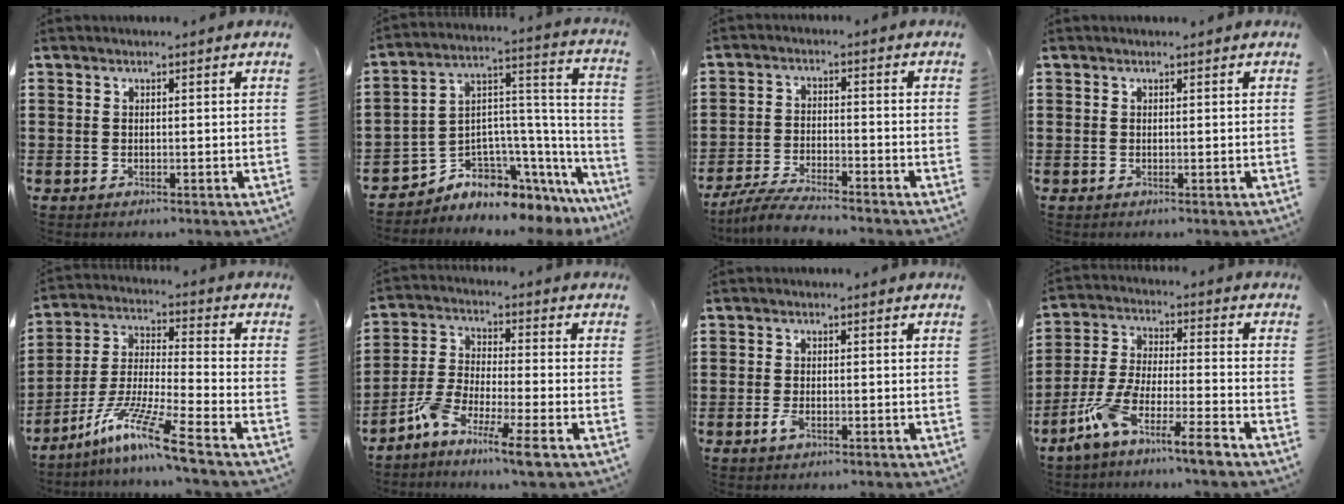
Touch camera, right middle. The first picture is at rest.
{"total": 4.5, "force": [-3.9, 2.2, 0.2], "torque": [-0.013, -0.019, -0.075]}
{"total": 5.3, "force": [-4.9, 0.3, 2.0], "torque": [-0.047, -0.008, -0.096]}
{"total": 0.0}
{"total": 11.0, "force": [-8.1, 0.2, 7.5], "torque": [-0.154, -0.006, -0.161]}
{"total": 7.3, "force": [-5.7, 0.4, 4.5], "torque": [-0.106, -0.010, -0.115]}
{"total": 2.0, "force": [-0.8, 0.8, 1.6], "torque": [-0.053, -0.008, -0.023]}
{"total": 8.8, "force": [-7.3, -0.1, 4.8], "torque": [-0.111, -0.008, -0.150]}